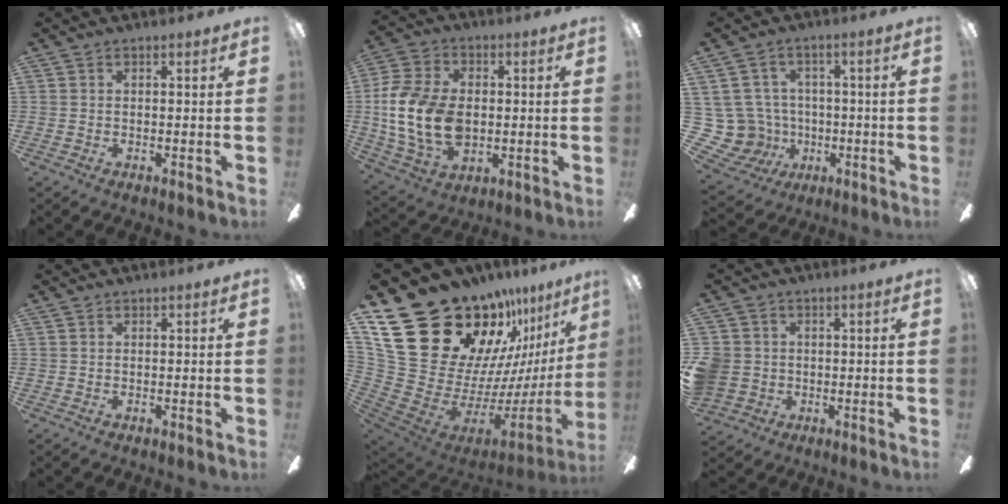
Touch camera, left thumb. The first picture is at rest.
{"total": 16.5, "force": [-0.8, 11.1, 12.2], "torque": [-0.273, 0.013, -0.014]}
{"total": 11.3, "force": [-0.8, 10.7, 3.4], "torque": [-0.125, 0.009, -0.003]}
{"total": 0.0}
{"total": 29.5, "force": [20.3, 15.1, 15.3], "torque": [-0.251, -0.180, 0.426]}
{"total": 6.3, "force": [0.0, 6.0, 1.8], "torque": [-0.064, 0.008, 0.002]}